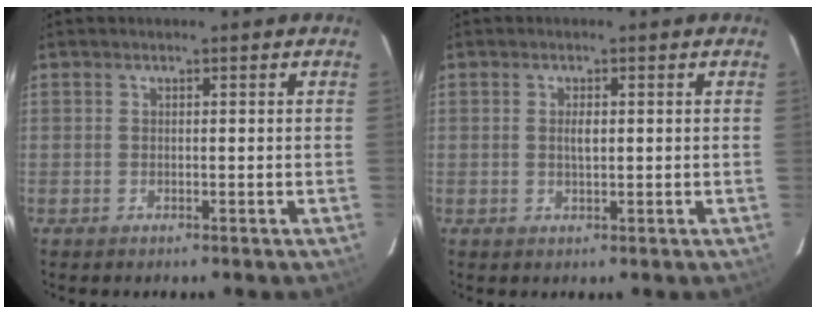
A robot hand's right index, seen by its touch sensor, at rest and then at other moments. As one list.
[{"total": 1.8, "force": [0.2, 0.8, 1.6], "torque": [-0.029, -0.001, 0.005]}]